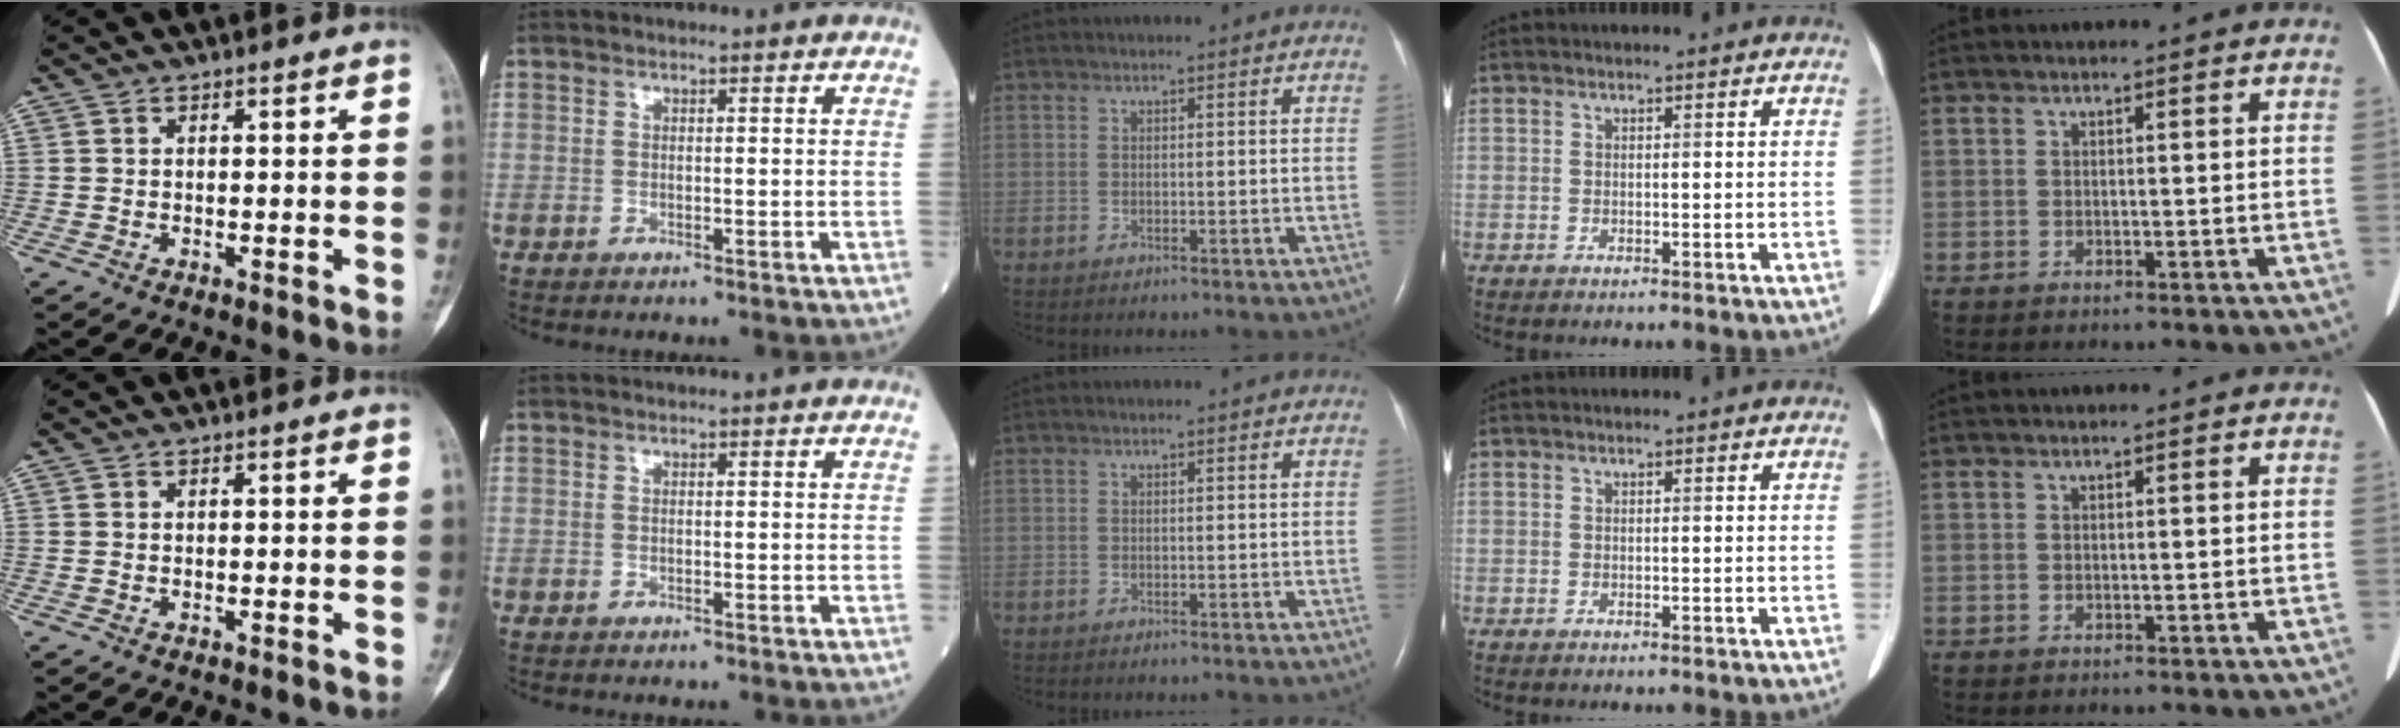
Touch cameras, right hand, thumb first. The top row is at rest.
{}